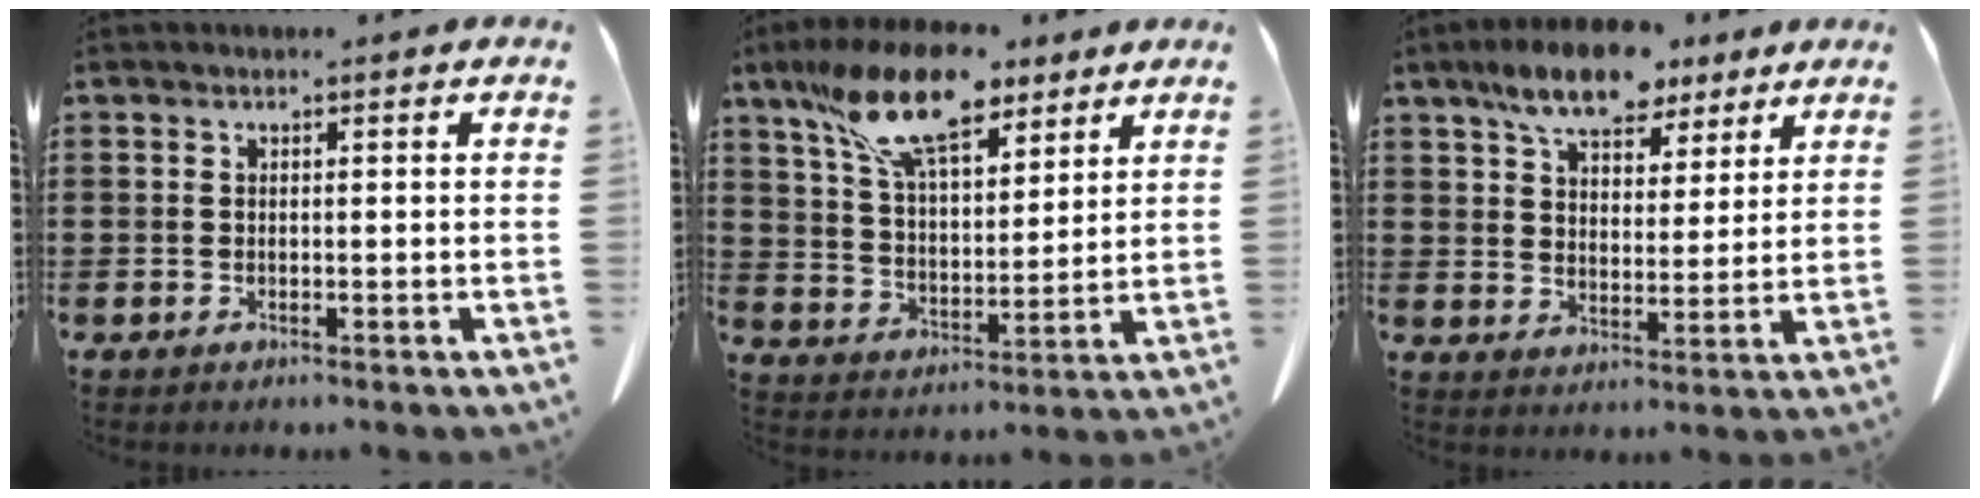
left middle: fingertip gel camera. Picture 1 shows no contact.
{"total": 14.6, "force": [9.8, 5.5, 9.3], "torque": [-0.196, -0.016, 0.179]}
{"total": 9.4, "force": [7.3, 3.6, 4.7], "torque": [-0.101, -0.013, 0.133]}